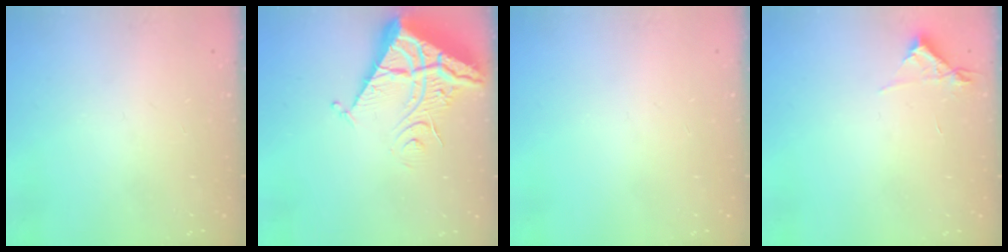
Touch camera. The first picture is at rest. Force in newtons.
{"total": 9.6, "press": 9.5, "slide": 1.1}
{"total": 0.0}
{"total": 5.0, "press": 4.9, "slide": 0.7}